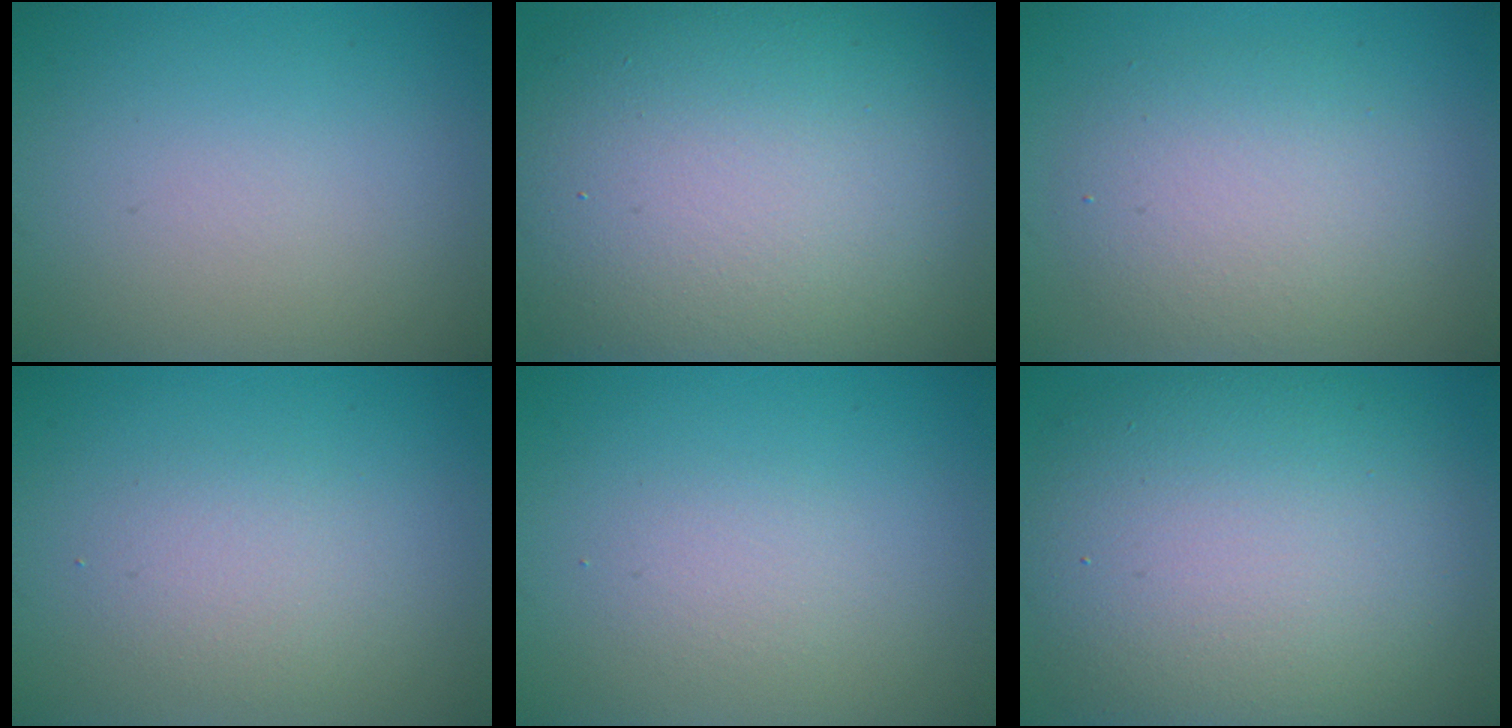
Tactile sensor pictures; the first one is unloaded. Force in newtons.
{"total": 15.7, "press": 15.7, "slide": 1.3}
{"total": 4.6, "press": 4.6, "slide": 0.2}
{"total": 2.2, "press": 2.2, "slide": 0.1}
{"total": 1.4, "press": 1.4, "slide": 0.1}
{"total": 12.6, "press": 12.5, "slide": 0.9}